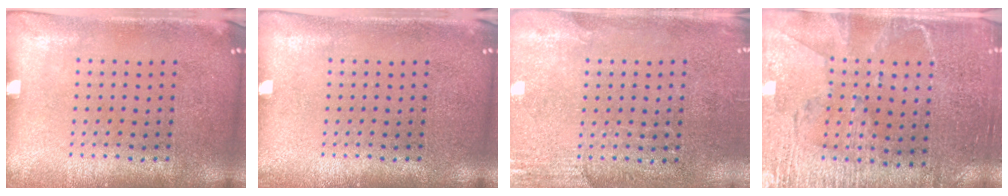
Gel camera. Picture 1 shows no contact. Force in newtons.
{"total": 0.5, "press": 0.5, "slide": 0.1}
{"total": 2.6, "press": 2.3, "slide": 1.2}
{"total": 3.3, "press": 2.8, "slide": 1.7}